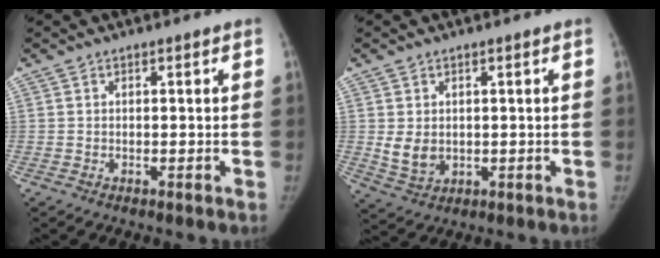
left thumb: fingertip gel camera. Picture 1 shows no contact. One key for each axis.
{"total": 4.5, "fx": 0.3, "fy": 3.5, "fz": 2.8, "tx": -0.039, "ty": -0.012, "tz": 0.021}